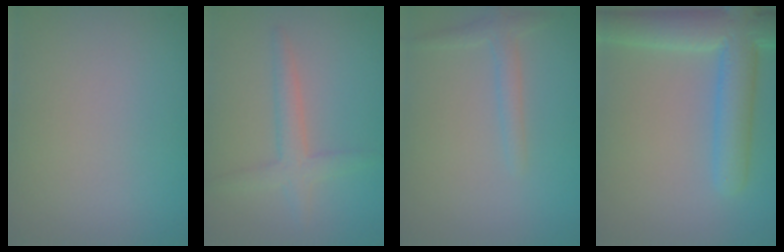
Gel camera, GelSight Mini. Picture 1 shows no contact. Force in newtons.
{"total": 2.5, "press": 2.5, "slide": 0.1}
{"total": 1.3, "press": 1.3, "slide": 0.1}
{"total": 7.2, "press": 7.1, "slide": 0.5}